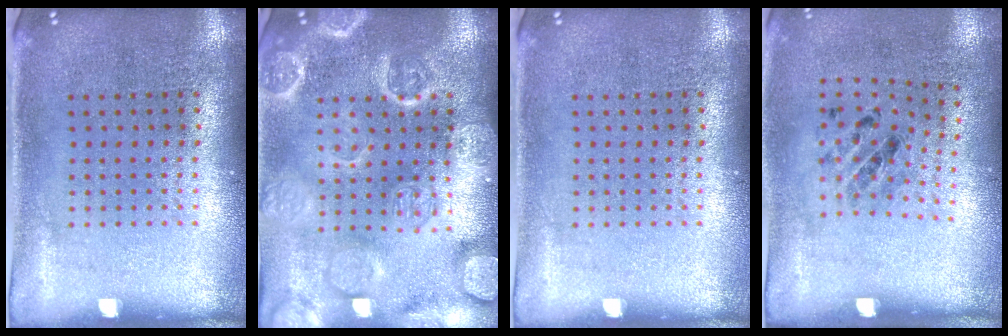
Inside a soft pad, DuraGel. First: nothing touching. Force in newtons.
{"total": 3.7, "press": 3.6, "slide": 0.5}
{"total": 0.0}
{"total": 1.2, "press": 0.6, "slide": 1.1}